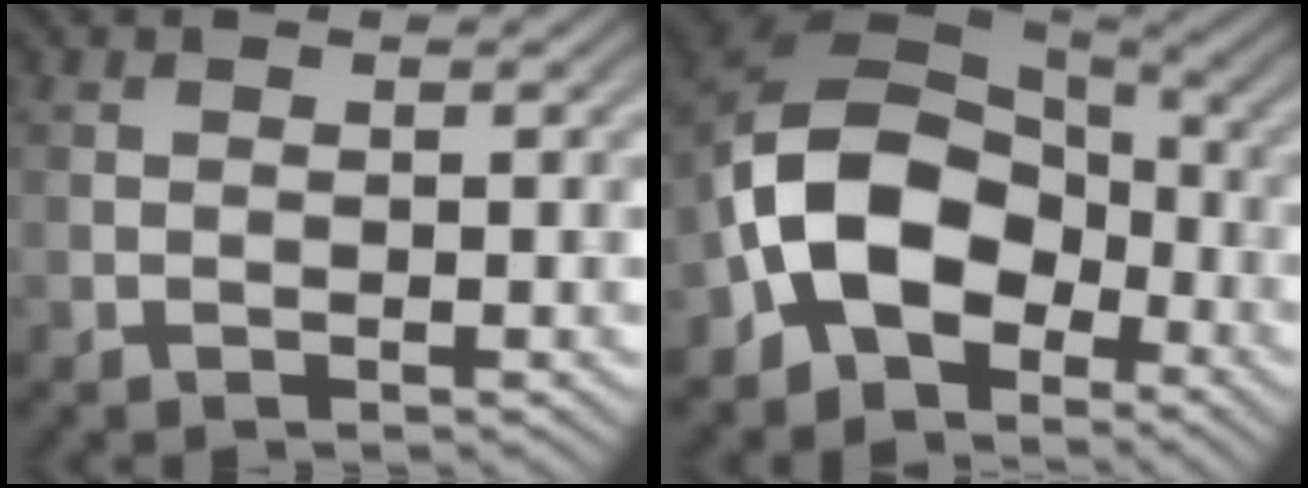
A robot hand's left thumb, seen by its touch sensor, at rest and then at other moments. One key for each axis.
{"total": 11.9, "fx": -4.3, "fy": 8.0, "fz": 7.7, "tx": -0.154, "ty": 0.002, "tz": -0.094}